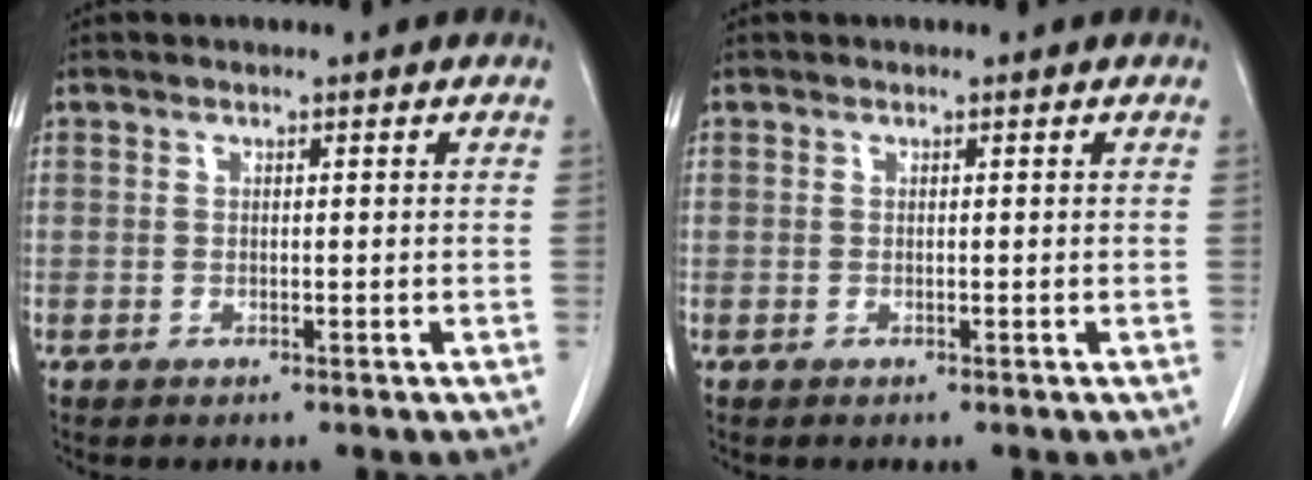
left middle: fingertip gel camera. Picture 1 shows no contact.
{"total": 0.0}